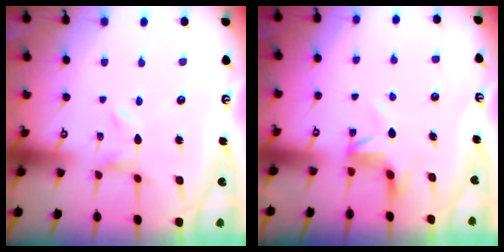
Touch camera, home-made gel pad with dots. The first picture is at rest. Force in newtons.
{"total": 4.4, "press": 4.4, "slide": 0.5}